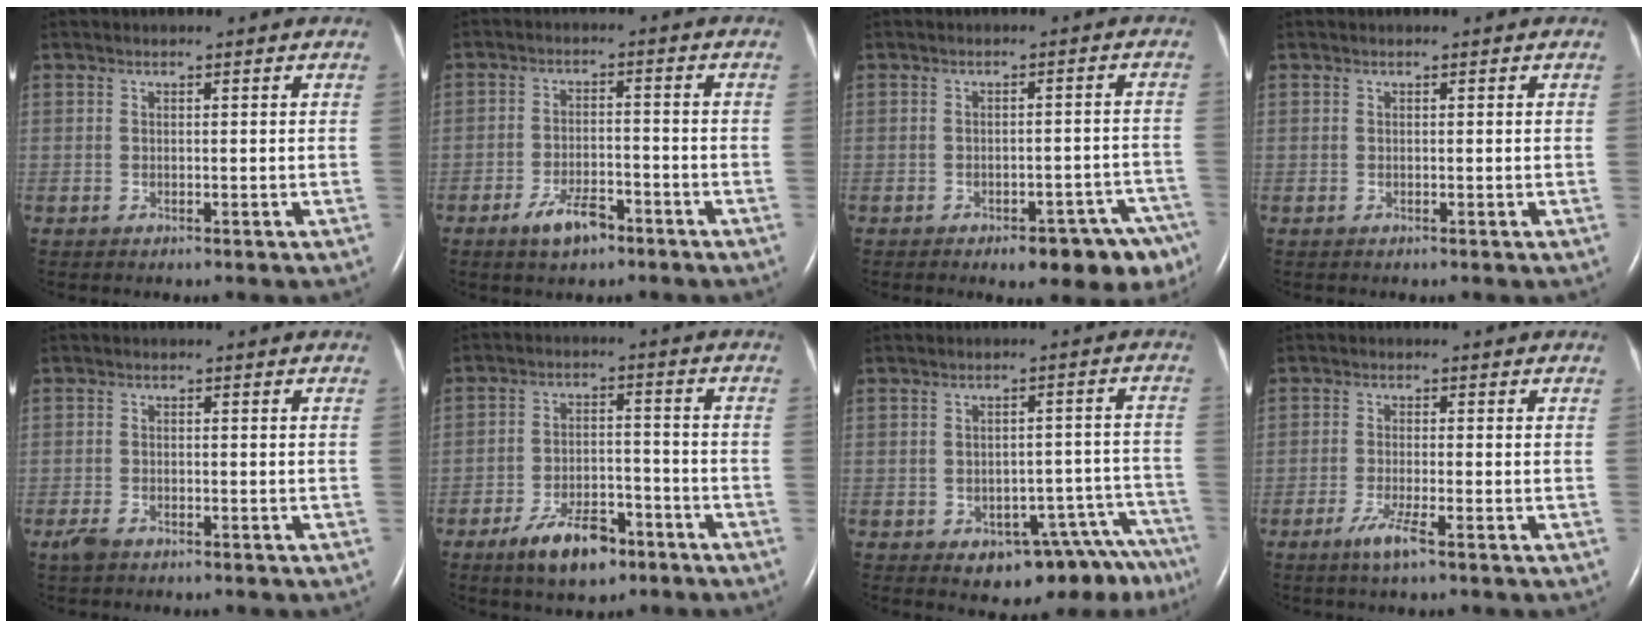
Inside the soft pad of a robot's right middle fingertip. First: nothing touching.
{"total": 5.4, "force": [-3.6, 2.1, 3.4], "torque": [-0.068, 0.000, -0.058]}
{"total": 9.9, "force": [-7.0, 4.0, 5.8], "torque": [-0.042, 0.020, -0.087]}
{"total": 0.0}
{"total": 2.3, "force": [-1.7, 1.0, 1.2], "torque": [-0.033, -0.003, -0.026]}
{"total": 8.8, "force": [-5.8, 3.8, 5.4], "torque": [-0.099, 0.000, -0.095]}
{"total": 11.9, "force": [-9.4, 4.9, 5.2], "torque": [-0.009, 0.042, -0.111]}
{"total": 3.4, "force": [-2.1, -0.1, 2.7], "torque": [-0.062, -0.010, -0.041]}